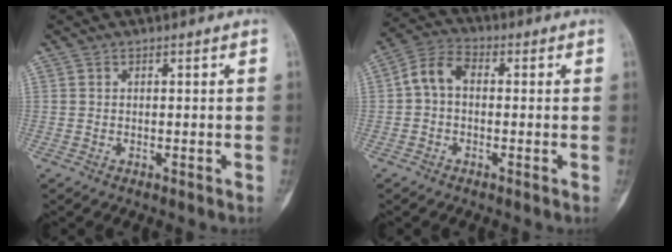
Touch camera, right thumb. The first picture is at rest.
{"total": 6.2, "force": [0.0, 4.2, 4.5], "torque": [-0.081, 0.020, -0.011]}